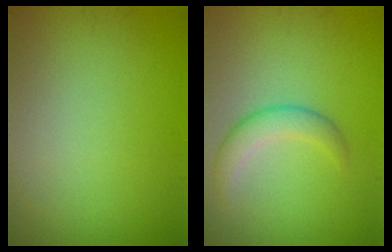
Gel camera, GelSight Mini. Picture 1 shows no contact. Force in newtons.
{"total": 2.7, "press": 2.7, "slide": 0.1}